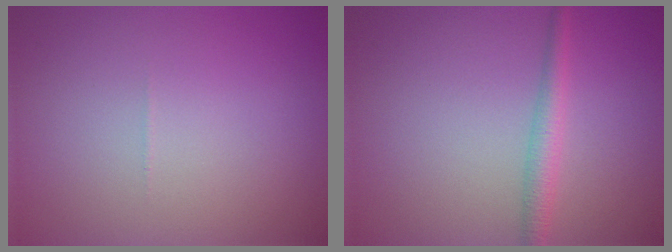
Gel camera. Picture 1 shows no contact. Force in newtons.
{"total": 2.1, "press": 2.1, "slide": 0.1}